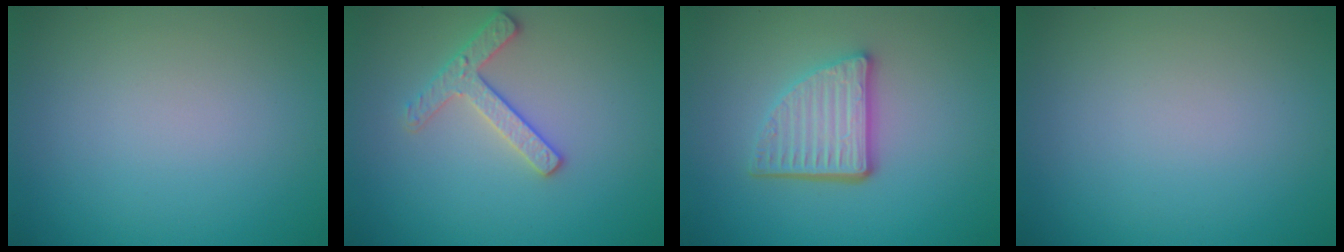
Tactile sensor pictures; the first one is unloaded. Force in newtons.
{"total": 2.5, "press": 2.5, "slide": 0.3}
{"total": 4.5, "press": 3.4, "slide": 3.0}
{"total": 0.0}